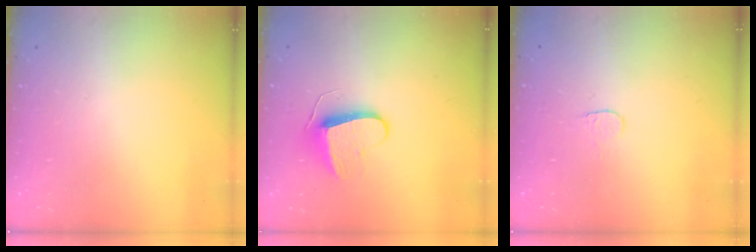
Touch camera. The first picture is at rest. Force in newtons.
{"total": 8.9, "press": 8.9, "slide": 0.7}
{"total": 3.6, "press": 3.6, "slide": 0.3}